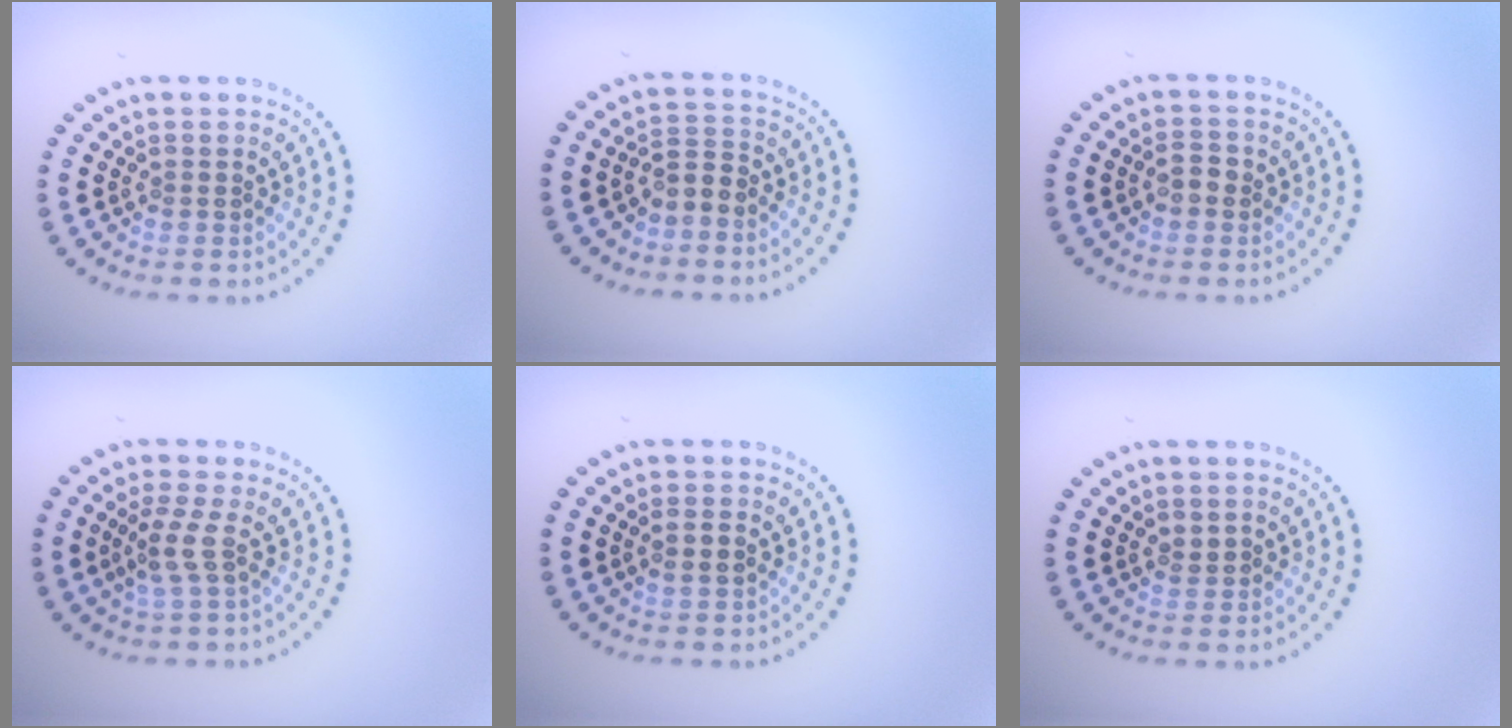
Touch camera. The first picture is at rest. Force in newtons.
{"total": 1.8, "press": 1.5, "slide": 1.0}
{"total": 1.4, "press": 1.4, "slide": 0.3}
{"total": 2.1, "press": 1.5, "slide": 1.4}
{"total": 1.1, "press": 1.1, "slide": 0.4}
{"total": 1.0, "press": 0.9, "slide": 0.3}